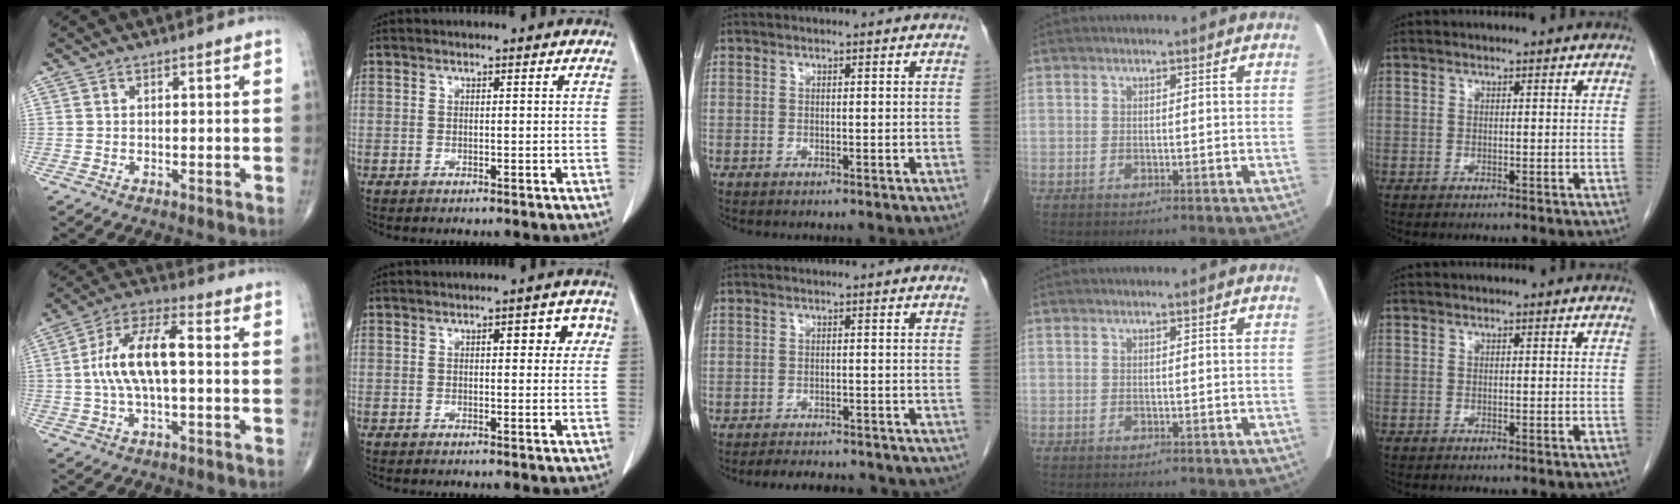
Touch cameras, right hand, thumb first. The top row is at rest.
{"thumb": {"total": 12.7, "force": [0.2, 5.3, 11.5], "torque": [-0.228, 0.035, -0.001]}, "index": {"total": 4.8, "force": [1.5, 1.9, 4.2], "torque": [-0.044, 0.016, 0.014]}, "middle": {"total": 11.4, "force": [-10.2, 3.4, 4.0], "torque": [-0.058, 0.003, -0.112]}}